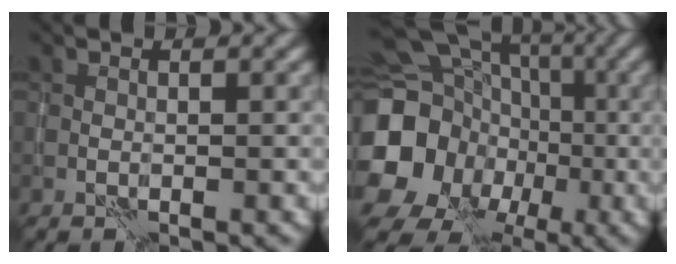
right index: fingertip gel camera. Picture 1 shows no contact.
{"total": 19.7, "force": [-2.7, 18.3, 6.8], "torque": [-0.155, -0.014, -0.085]}